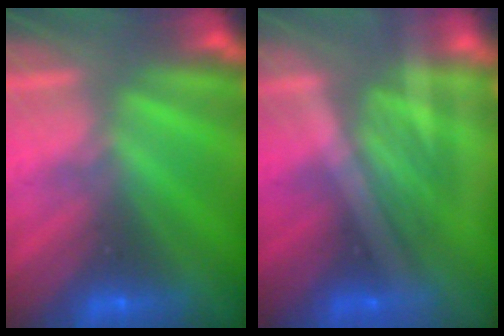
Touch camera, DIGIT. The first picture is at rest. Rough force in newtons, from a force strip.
{"total": 1.8}